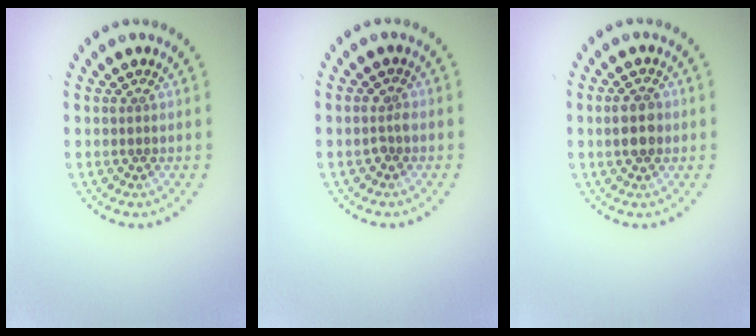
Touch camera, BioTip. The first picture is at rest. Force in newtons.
{"total": 0.9, "press": 0.8, "slide": 0.4}
{"total": 2.9, "press": 2.9, "slide": 0.0}